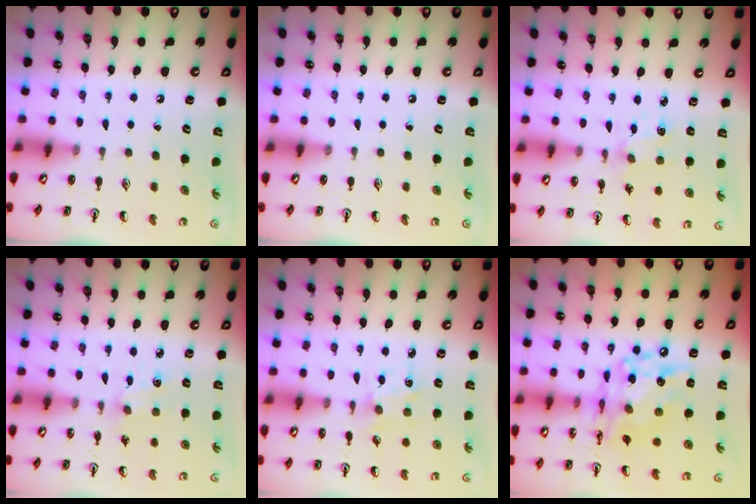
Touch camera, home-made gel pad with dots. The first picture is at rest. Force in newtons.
{"total": 0.0}
{"total": 2.1, "press": 2.1, "slide": 0.3}
{"total": 4.5, "press": 4.5, "slide": 0.5}
{"total": 1.6, "press": 1.6, "slide": 0.0}
{"total": 15.1, "press": 15.0, "slide": 1.2}